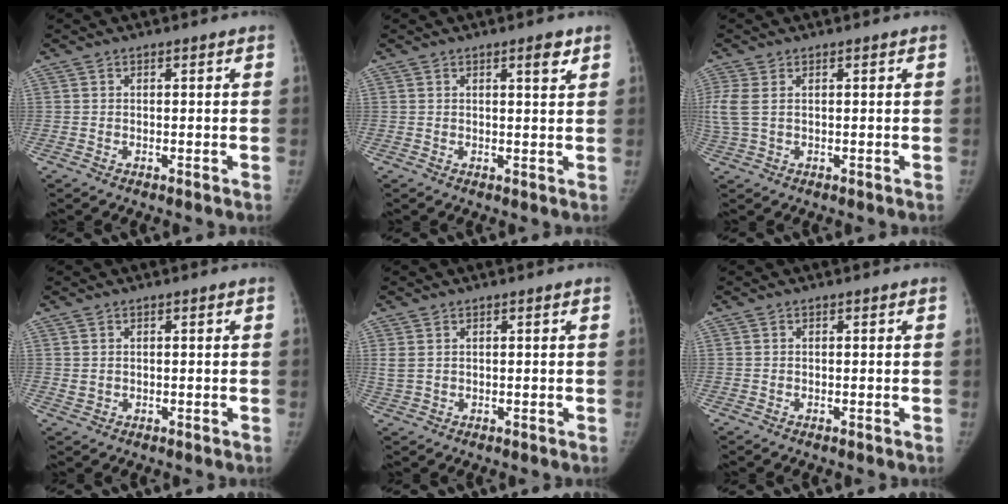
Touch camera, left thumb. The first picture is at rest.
{"total": 2.7, "force": [1.6, 0.6, 2.0], "torque": [-0.025, -0.010, 0.023]}
{"total": 4.9, "force": [0.9, 2.8, 3.9], "torque": [-0.128, 0.013, 0.026]}
{"total": 1.2, "force": [0.2, 1.0, 0.6], "torque": [-0.009, -0.001, 0.011]}
{"total": 2.0, "force": [0.7, 1.3, 1.4], "torque": [-0.042, 0.005, 0.022]}
{"total": 0.0}